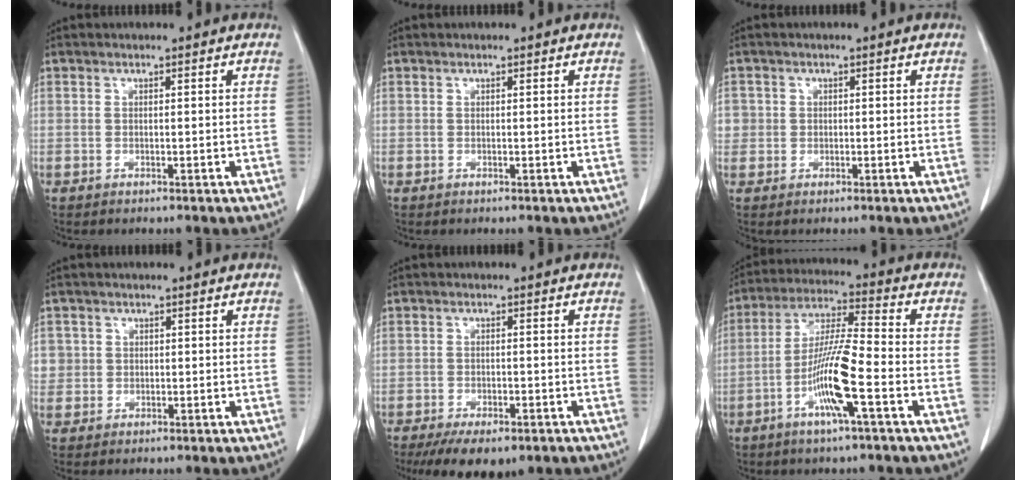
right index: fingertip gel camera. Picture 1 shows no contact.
{"total": 0.0}
{"total": 2.3, "force": [0.2, 2.3, 0.2], "torque": [0.008, 0.003, 0.005]}
{"total": 2.6, "force": [0.5, 2.5, 0.1], "torque": [0.016, 0.003, 0.009]}
{"total": 9.0, "force": [-6.3, 3.6, 5.4], "torque": [-0.076, -0.010, -0.089]}
{"total": 10.9, "force": [-4.0, 0.2, 10.1], "torque": [-0.201, -0.002, -0.080]}